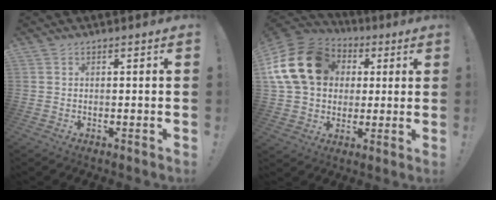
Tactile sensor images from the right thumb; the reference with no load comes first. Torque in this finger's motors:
{"motor_torque": [2.54, 2.43, 1.51, -0.09, 0.31]}